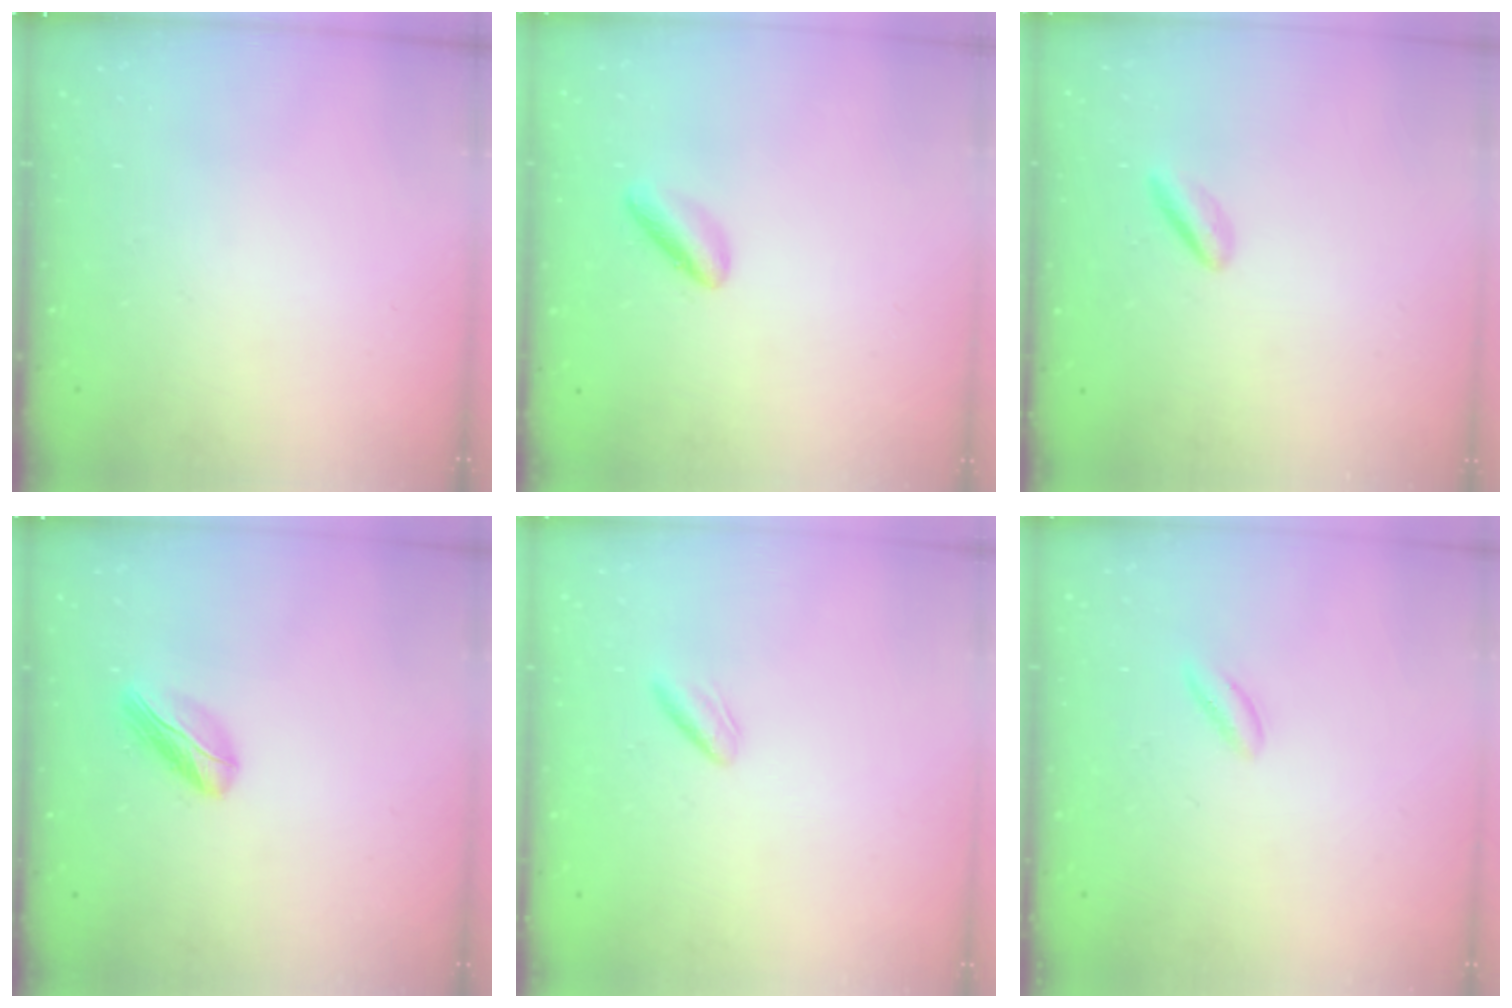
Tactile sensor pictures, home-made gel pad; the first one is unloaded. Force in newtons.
{"total": 2.8, "press": 2.8, "slide": 0.3}
{"total": 1.6, "press": 1.3, "slide": 0.8}
{"total": 5.9, "press": 5.7, "slide": 1.3}
{"total": 2.3, "press": 1.9, "slide": 1.2}
{"total": 2.1, "press": 1.9, "slide": 0.9}